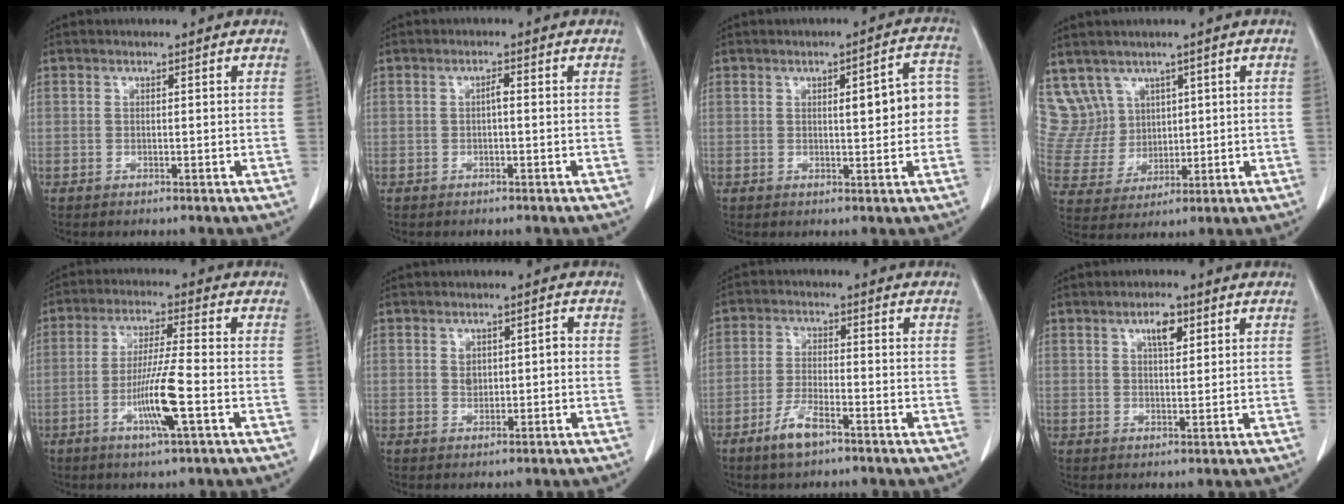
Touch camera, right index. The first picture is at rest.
{"total": 1.1, "force": [-0.1, 0.2, 1.0], "torque": [-0.021, 0.002, -0.001]}
{"total": 7.1, "force": [0.4, 2.0, 6.8], "torque": [-0.085, 0.024, 0.006]}
{"total": 9.8, "force": [5.9, 7.8, 0.6], "torque": [-0.028, 0.042, 0.141]}
{"total": 8.6, "force": [-2.8, -0.3, 8.1], "torque": [-0.153, -0.010, -0.053]}
{"total": 2.4, "force": [0.2, 1.6, 1.8], "torque": [-0.024, 0.008, 0.011]}
{"total": 5.1, "force": [-3.4, 1.2, 3.5], "torque": [-0.078, -0.003, -0.064]}
{"total": 3.6, "force": [1.8, 1.3, 2.9], "torque": [-0.052, 0.001, 0.030]}